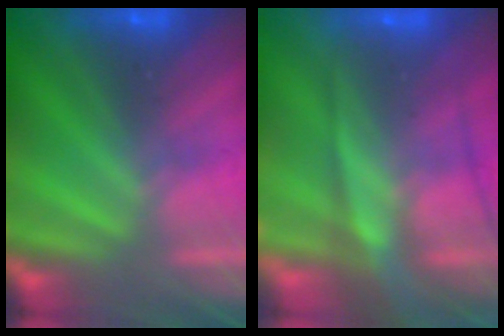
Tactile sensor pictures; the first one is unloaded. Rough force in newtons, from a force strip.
{"total": 7.9}